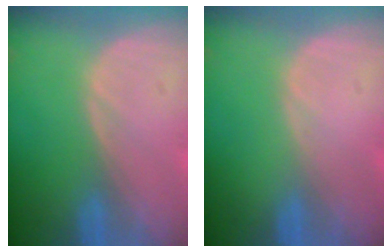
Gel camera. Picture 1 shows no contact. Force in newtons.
{"total": 0.0}